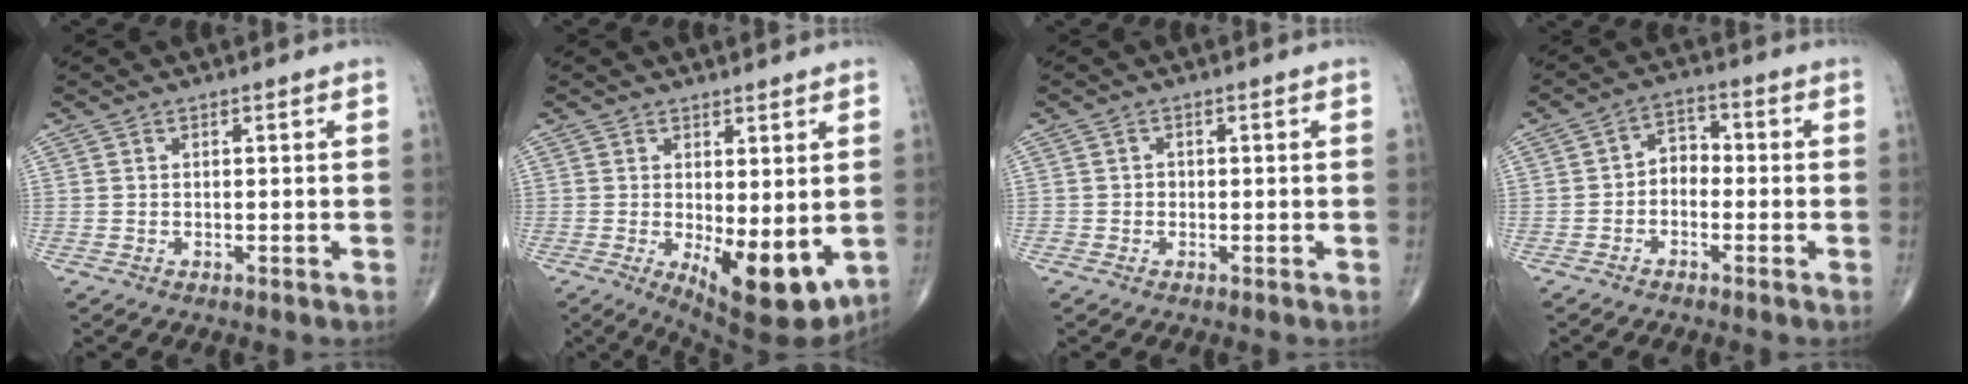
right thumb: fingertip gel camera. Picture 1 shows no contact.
{"total": 11.3, "force": [-1.8, 4.5, 10.1], "torque": [-0.137, -0.028, -0.011]}
{"total": 1.2, "force": [-0.4, 1.1, 0.2], "torque": [0.009, 0.006, -0.009]}
{"total": 4.4, "force": [-1.2, 3.3, 2.7], "torque": [-0.027, 0.026, -0.035]}